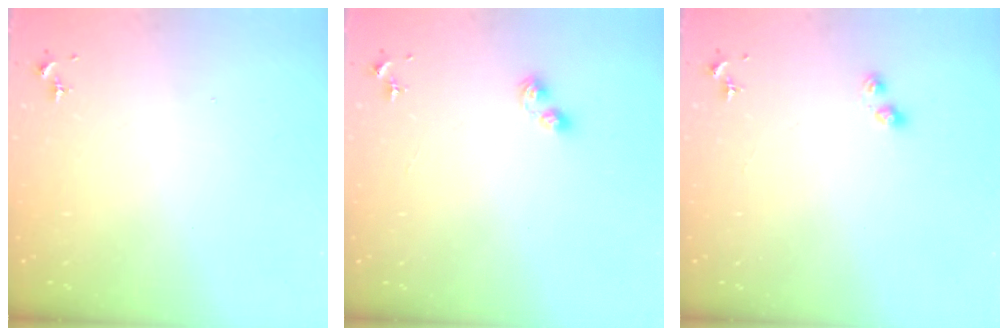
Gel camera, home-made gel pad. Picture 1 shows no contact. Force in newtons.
{"total": 4.8, "press": 4.7, "slide": 0.5}
{"total": 3.0, "press": 3.0, "slide": 0.4}